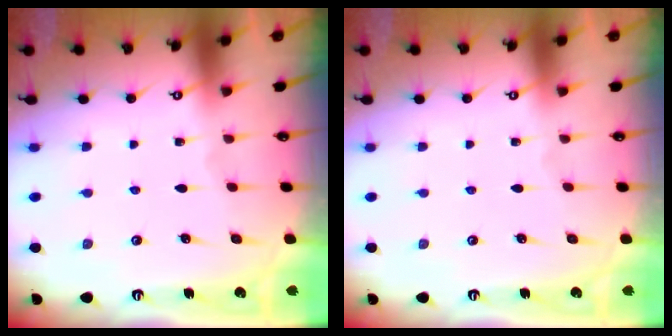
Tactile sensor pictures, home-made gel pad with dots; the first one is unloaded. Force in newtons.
{"total": 0.0}